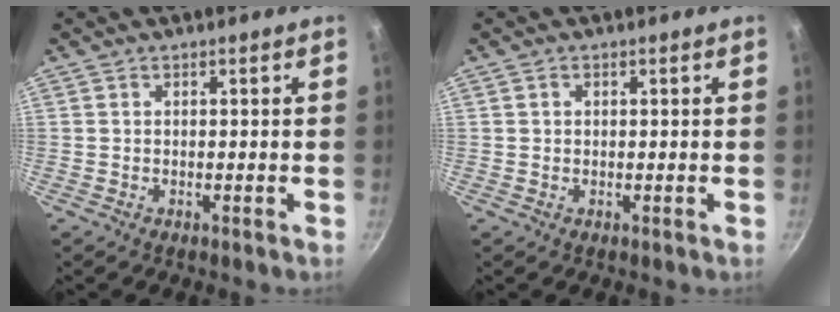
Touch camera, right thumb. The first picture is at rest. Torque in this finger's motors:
{"motor_torque": [-0.53, -0.36, -0.25, -0.14, 0.07]}